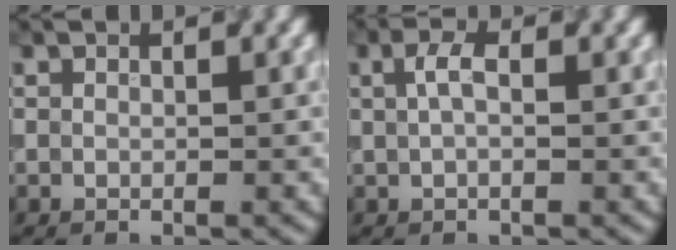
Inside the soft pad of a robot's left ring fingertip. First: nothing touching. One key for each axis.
{"total": 1.8, "fx": 0.5, "fy": 0.8, "fz": 1.6, "tx": -0.036, "ty": 0.004, "tz": 0.007}